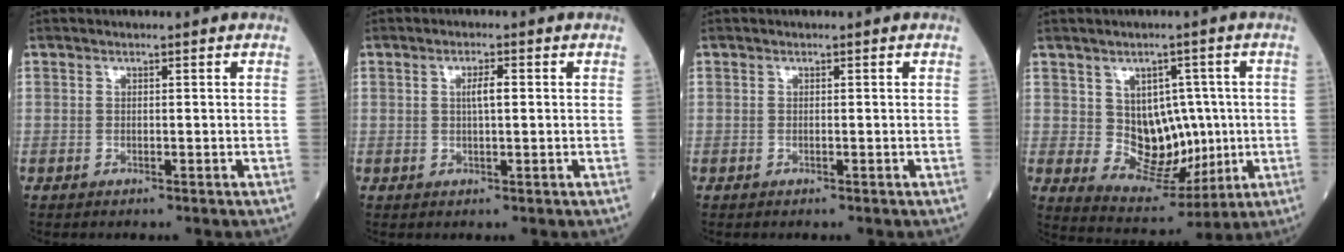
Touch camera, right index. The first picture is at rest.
{"total": 2.3, "force": [0.3, 0.4, 2.2], "torque": [-0.042, 0.003, 0.006]}
{"total": 0.0}
{"total": 9.2, "force": [0.7, 6.4, 6.6], "torque": [-0.099, 0.010, 0.031]}